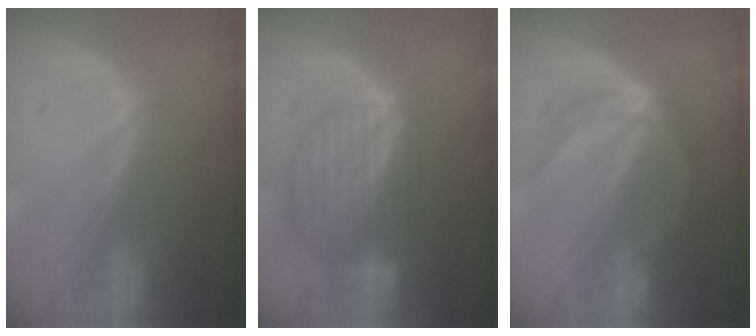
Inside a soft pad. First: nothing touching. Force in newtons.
{"total": 8.7, "press": 7.6, "slide": 4.1}
{"total": 5.0, "press": 4.8, "slide": 1.3}